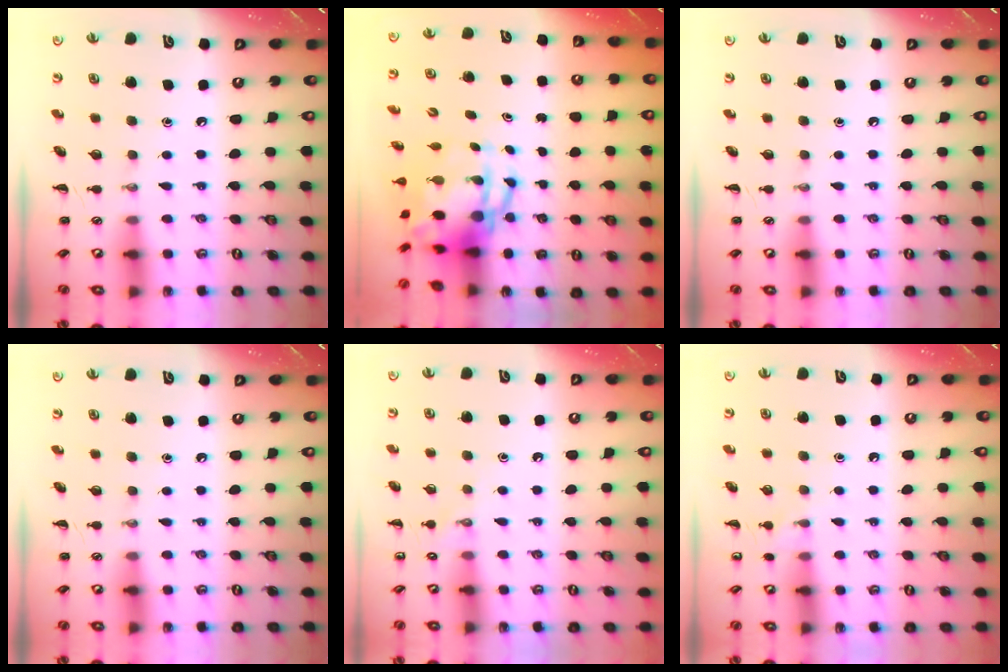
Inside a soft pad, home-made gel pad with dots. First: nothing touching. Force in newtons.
{"total": 6.6, "press": 6.3, "slide": 2.1}
{"total": 0.0}
{"total": 0.0}
{"total": 5.6, "press": 5.3, "slide": 1.6}
{"total": 4.7, "press": 4.5, "slide": 1.6}